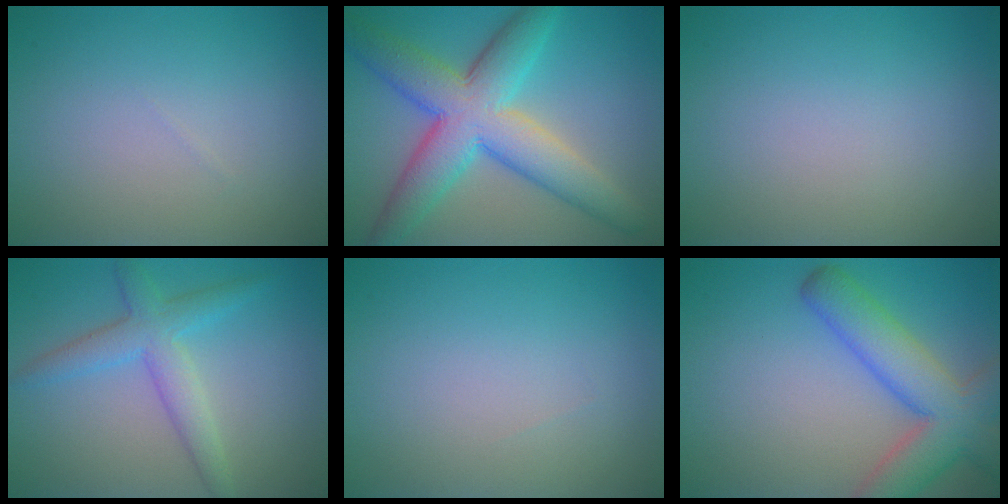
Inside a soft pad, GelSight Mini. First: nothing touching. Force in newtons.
{"total": 9.6, "press": 9.6, "slide": 0.3}
{"total": 0.0}
{"total": 3.9, "press": 3.9, "slide": 0.1}
{"total": 0.0}
{"total": 7.3, "press": 7.3, "slide": 0.4}